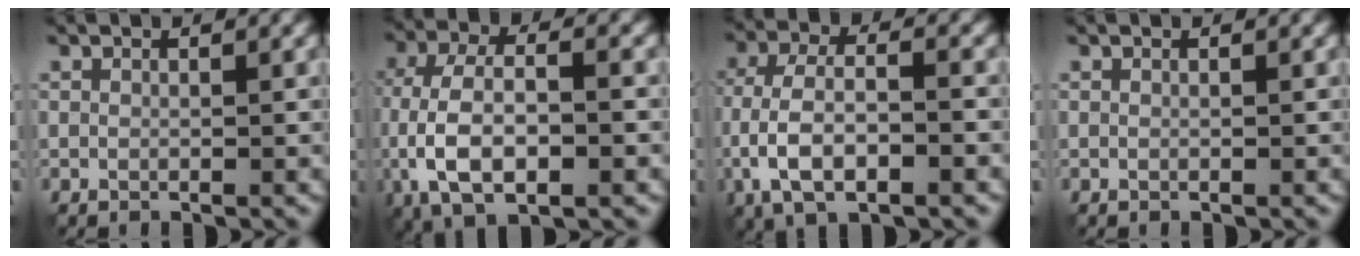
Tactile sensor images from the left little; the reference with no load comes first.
{"total": 9.1, "force": [-2.3, 4.4, 7.7], "torque": [-0.159, 0.002, -0.049]}
{"total": 7.0, "force": [-2.7, 3.0, 5.7], "torque": [-0.116, 0.003, -0.056]}
{"total": 0.0}